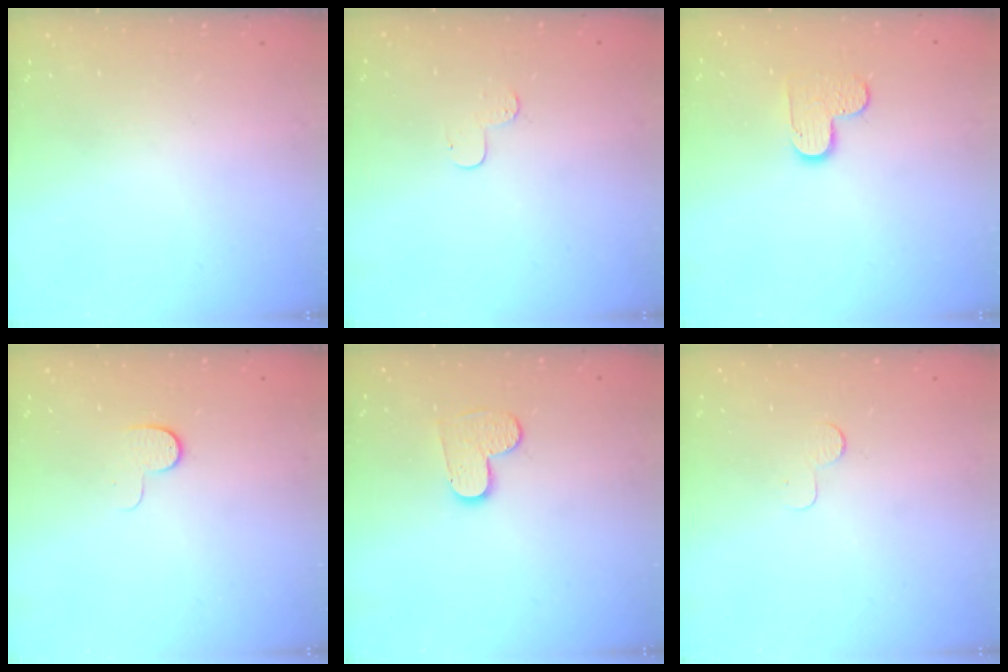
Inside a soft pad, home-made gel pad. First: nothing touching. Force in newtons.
{"total": 3.9, "press": 3.8, "slide": 0.5}
{"total": 5.6, "press": 5.6, "slide": 0.3}
{"total": 5.6, "press": 5.6, "slide": 0.6}
{"total": 5.7, "press": 5.7, "slide": 0.3}
{"total": 2.6, "press": 2.6, "slide": 0.2}